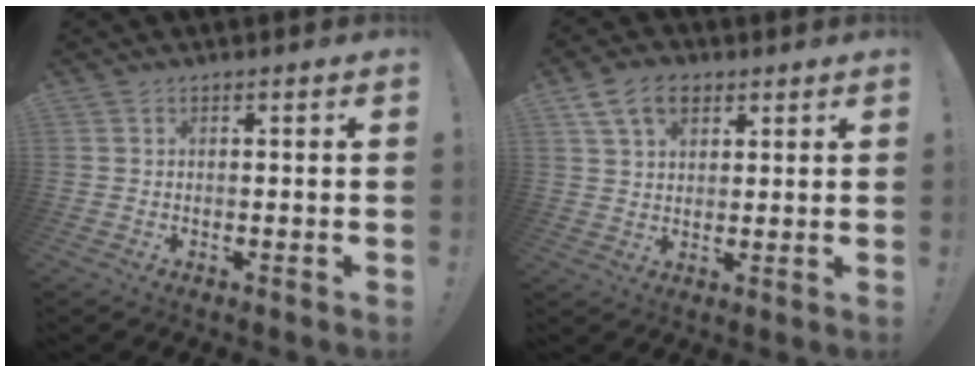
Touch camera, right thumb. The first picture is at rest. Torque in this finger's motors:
{"motor_torque": [0.01, 0.03, 0.42, 0.40, 0.00]}